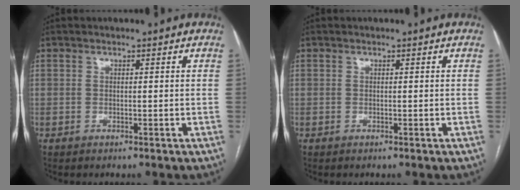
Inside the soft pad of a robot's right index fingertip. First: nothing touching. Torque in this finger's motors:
{"motor_torque": [0.00, 0.00, 0.00, 0.00]}